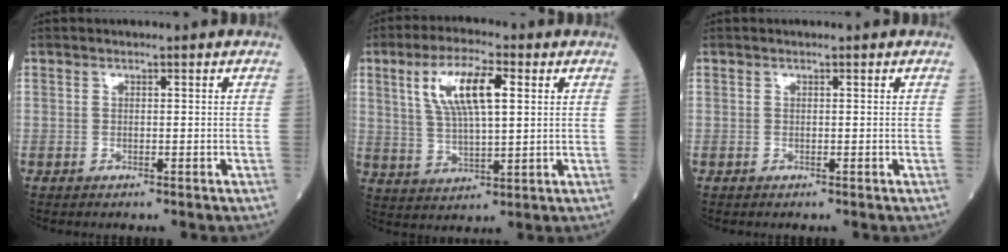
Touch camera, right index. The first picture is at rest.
{"total": 10.4, "force": [3.4, 2.8, 9.4], "torque": [-0.187, 0.012, 0.067]}
{"total": 0.0}